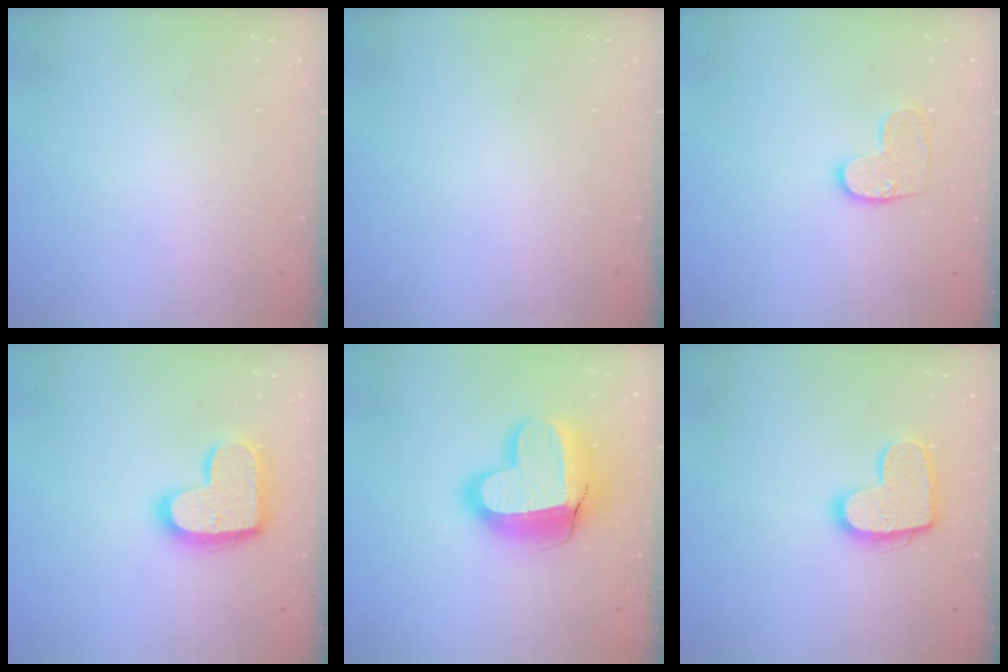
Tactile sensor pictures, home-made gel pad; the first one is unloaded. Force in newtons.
{"total": 0.0}
{"total": 8.4, "press": 8.4, "slide": 0.3}
{"total": 16.6, "press": 16.5, "slide": 0.9}
{"total": 18.3, "press": 18.3, "slide": 1.4}
{"total": 12.8, "press": 12.8, "slide": 0.6}